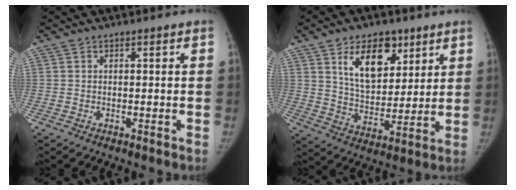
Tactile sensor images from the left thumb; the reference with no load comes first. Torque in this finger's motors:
{"motor_torque": [1.66, 0.89, 1.13, -1.07, 0.35]}